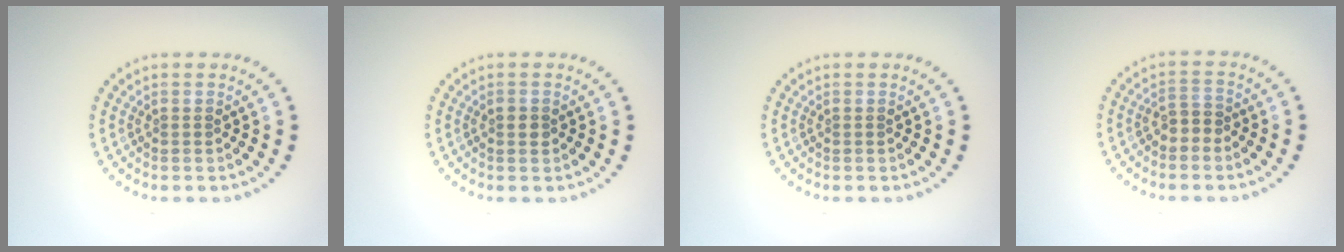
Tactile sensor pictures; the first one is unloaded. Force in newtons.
{"total": 1.0, "press": 1.0, "slide": 0.1}
{"total": 0.0}
{"total": 1.6, "press": 1.4, "slide": 0.7}